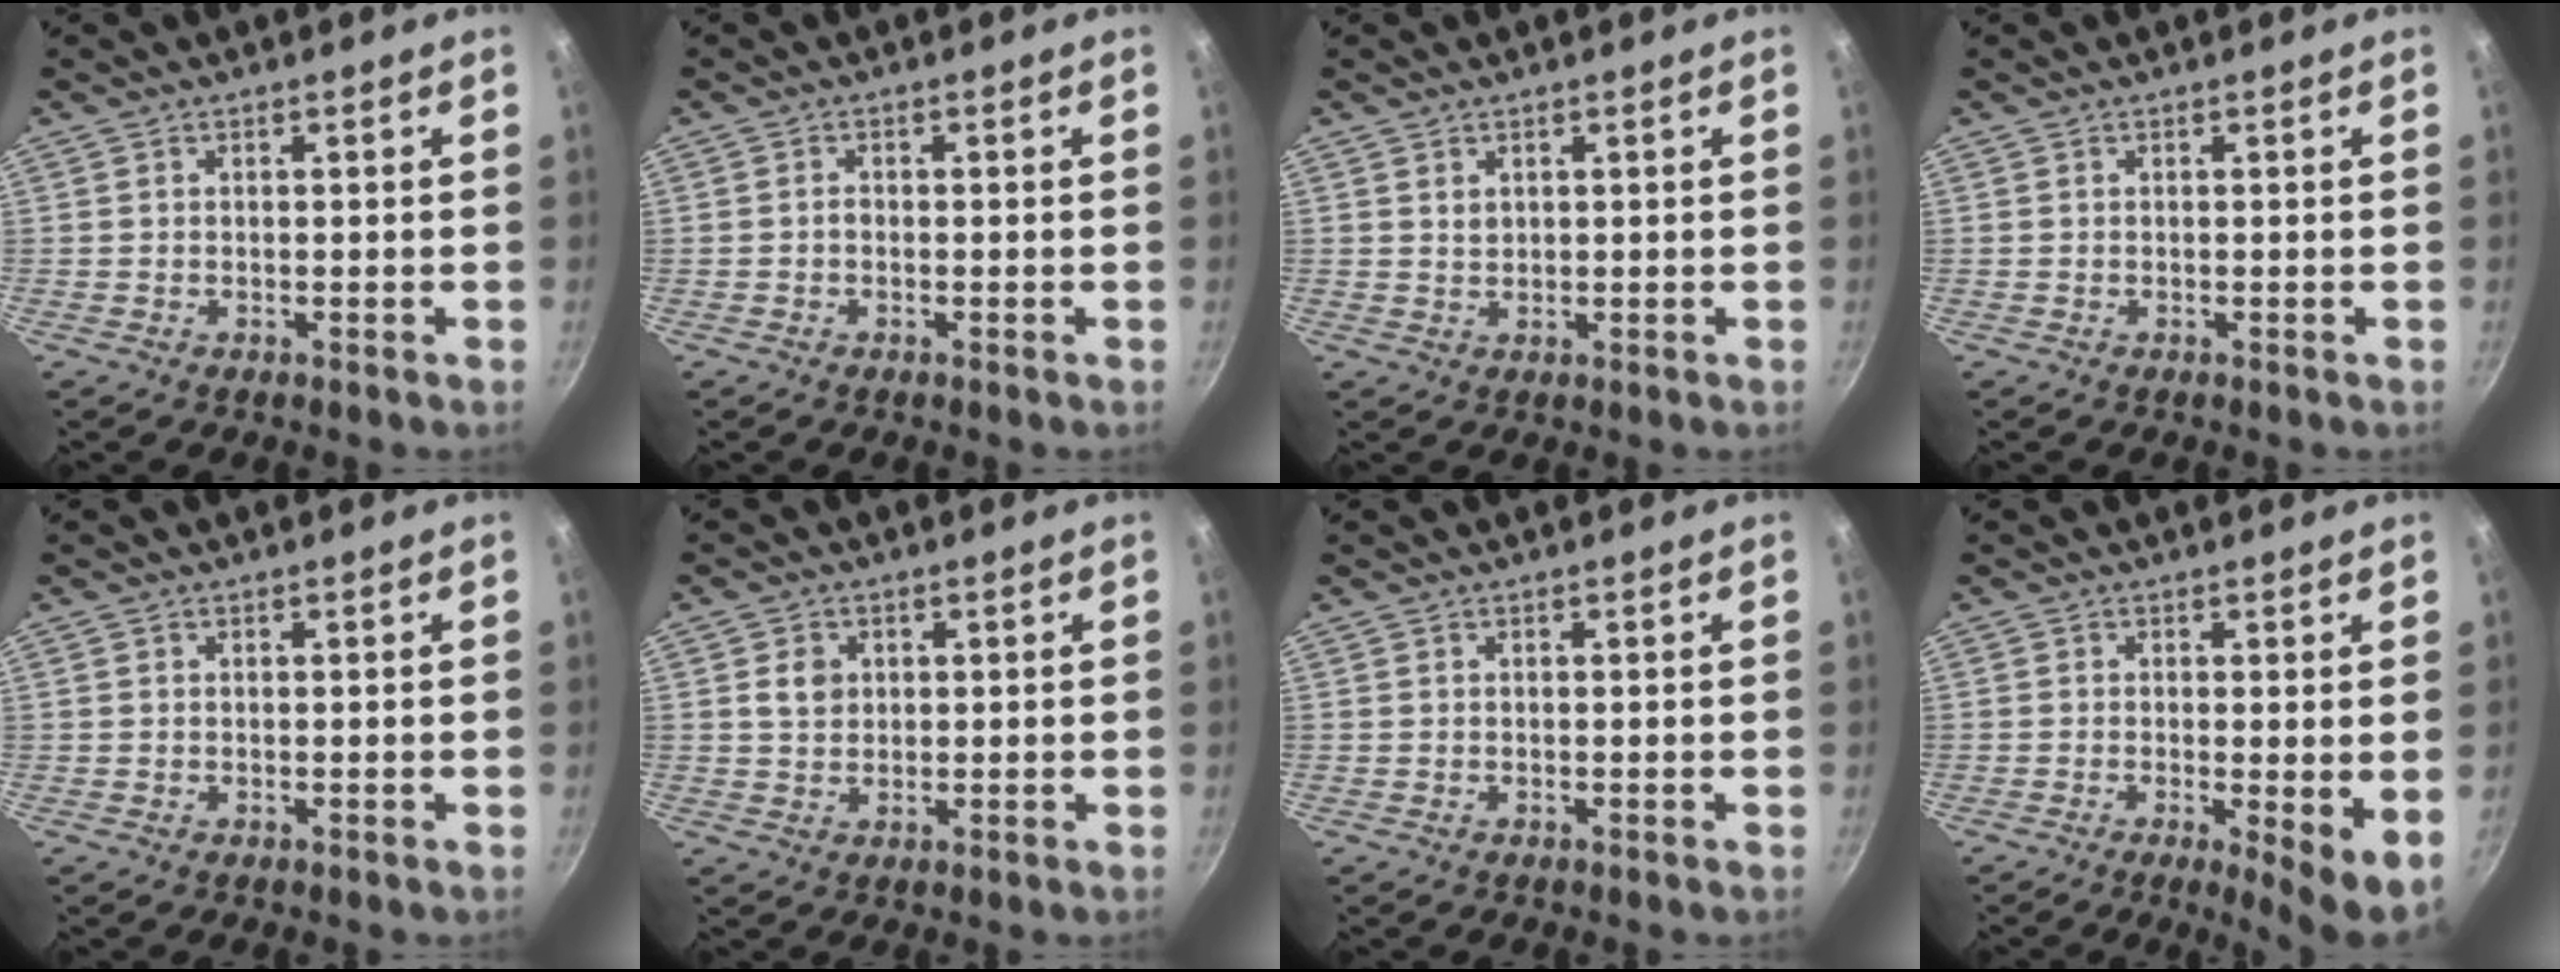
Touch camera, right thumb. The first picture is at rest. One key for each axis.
{"total": 0.8, "fx": -0.3, "fy": 0.6, "fz": 0.5, "tx": -0.007, "ty": 0.005, "tz": -0.007}
{"total": 1.5, "fx": 0.8, "fy": 1.1, "fz": 0.7, "tx": -0.007, "ty": -0.001, "tz": 0.015}
{"total": 0.0}
{"total": 0.0}
{"total": 3.6, "fx": 0.9, "fy": 3.0, "fz": 1.9, "tx": -0.019, "ty": 0.001, "tz": 0.015}
{"total": 0.0}
{"total": 6.2, "fx": -0.9, "fy": 1.0, "fz": 6.0, "tx": -0.088, "ty": -0.017, "tz": -0.011}